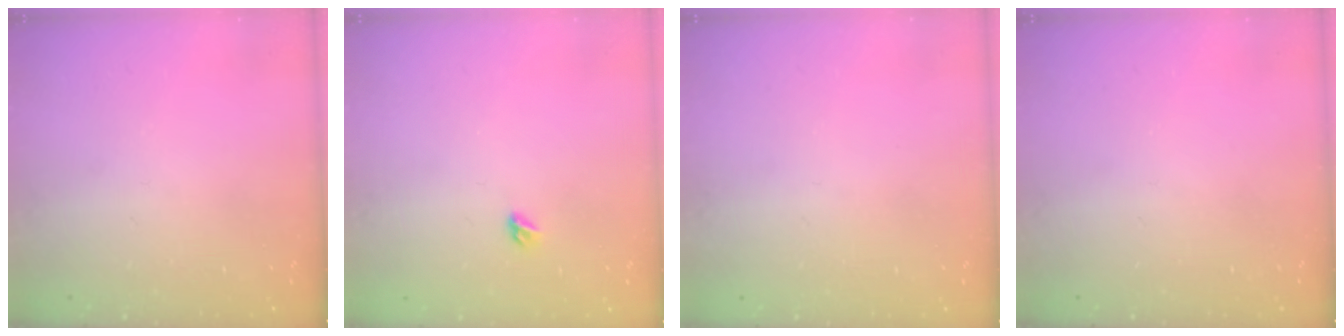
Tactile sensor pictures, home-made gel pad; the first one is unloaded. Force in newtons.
{"total": 3.4, "press": 3.3, "slide": 0.8}
{"total": 0.7, "press": 0.7, "slide": 0.3}
{"total": 0.0}